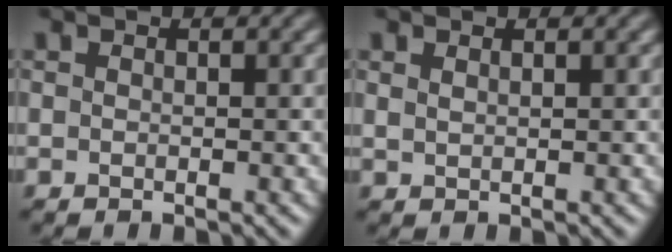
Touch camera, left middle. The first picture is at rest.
{"total": 0.8, "force": [0.6, 0.2, 0.4], "torque": [-0.008, 0.001, 0.013]}